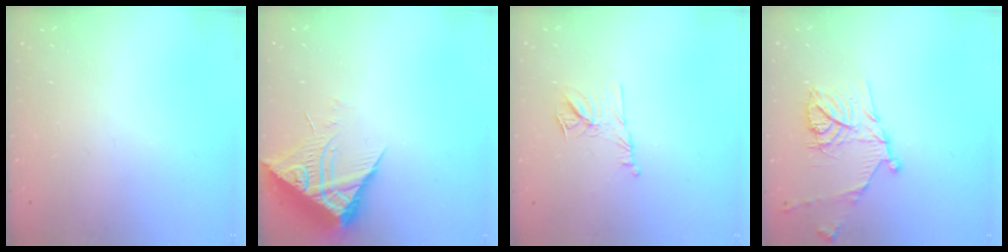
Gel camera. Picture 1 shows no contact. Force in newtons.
{"total": 8.8, "press": 8.7, "slide": 0.9}
{"total": 9.6, "press": 9.6, "slide": 0.9}
{"total": 16.1, "press": 16.1, "slide": 1.3}